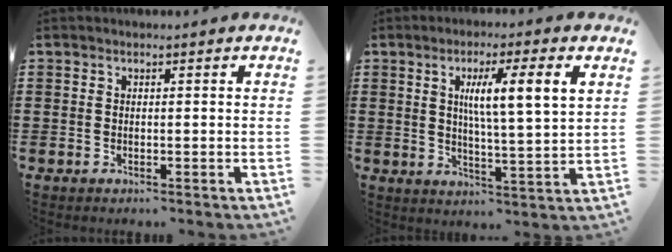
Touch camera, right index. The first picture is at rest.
{"total": 6.7, "force": [2.2, 0.4, 6.3], "torque": [-0.118, -0.006, 0.032]}